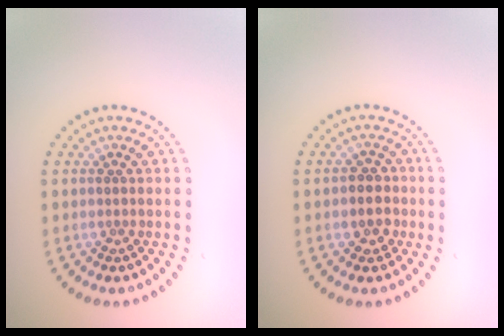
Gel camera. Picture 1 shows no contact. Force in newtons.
{"total": 2.5, "press": 2.3, "slide": 1.0}